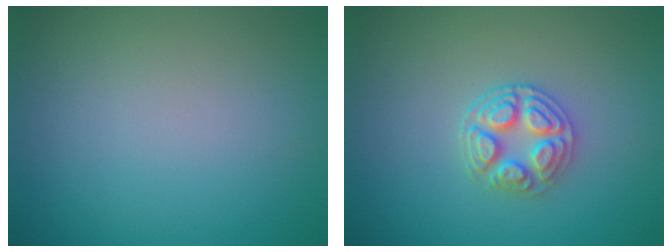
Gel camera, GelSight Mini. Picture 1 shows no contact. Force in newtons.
{"total": 3.5, "press": 3.3, "slide": 1.3}